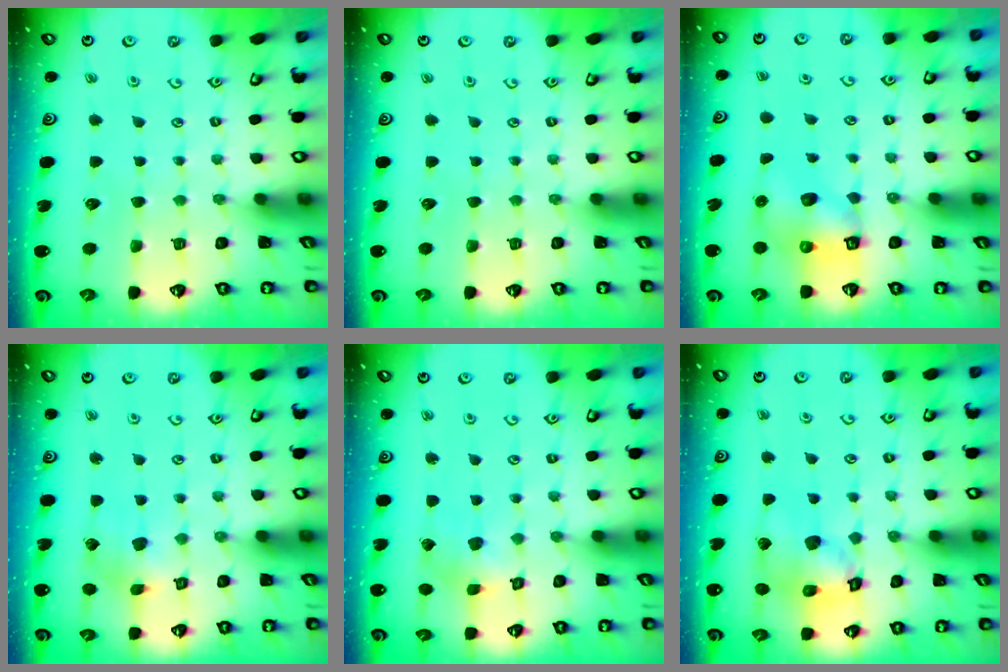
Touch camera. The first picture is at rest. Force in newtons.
{"total": 0.0}
{"total": 6.6, "press": 6.6, "slide": 0.6}
{"total": 5.0, "press": 4.9, "slide": 0.6}
{"total": 2.6, "press": 2.6, "slide": 0.3}
{"total": 13.7, "press": 13.6, "slide": 1.8}